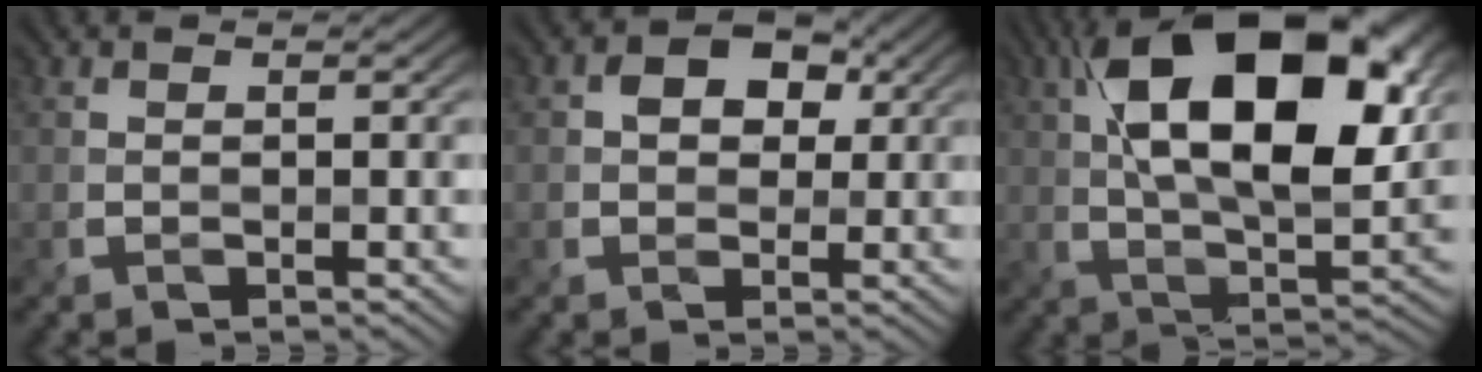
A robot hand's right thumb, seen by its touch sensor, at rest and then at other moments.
{"total": 4.5, "force": [1.0, 3.6, 2.5], "torque": [-0.043, 0.007, 0.003]}
{"total": 19.2, "force": [6.1, 8.9, 15.8], "torque": [-0.272, 0.042, 0.079]}